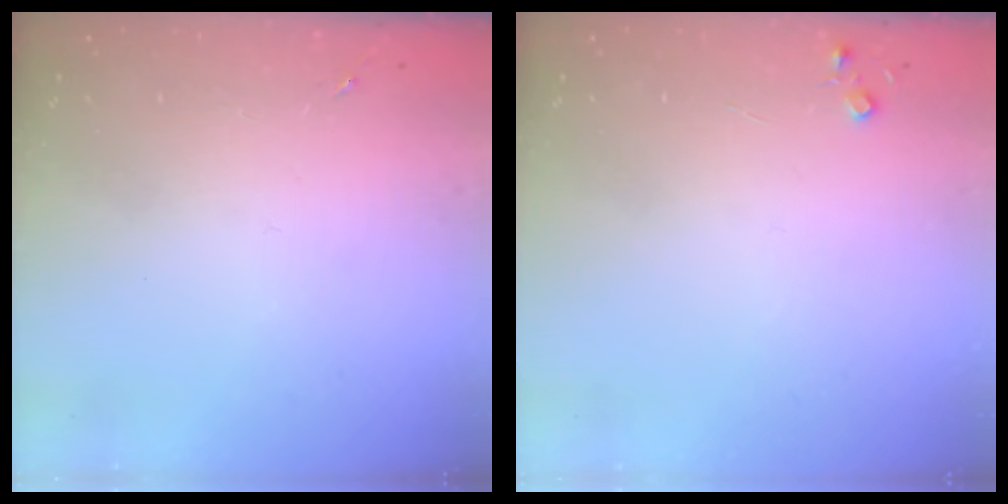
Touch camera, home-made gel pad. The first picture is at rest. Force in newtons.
{"total": 3.6, "press": 3.6, "slide": 0.4}